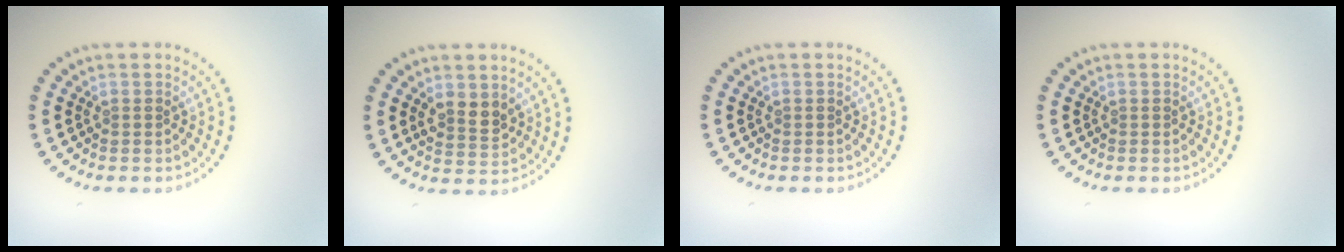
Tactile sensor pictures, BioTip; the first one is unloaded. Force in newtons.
{"total": 2.4, "press": 2.3, "slide": 0.8}
{"total": 0.0}
{"total": 0.0}